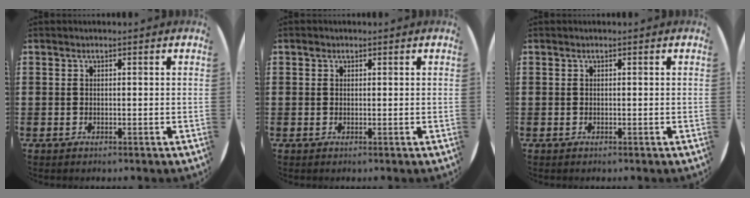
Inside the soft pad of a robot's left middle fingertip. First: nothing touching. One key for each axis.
{"total": 0.5, "fx": 0.3, "fy": 0.4, "fz": 0.0, "tx": 0.007, "ty": 0.001, "tz": 0.005}
{"total": 0.0}